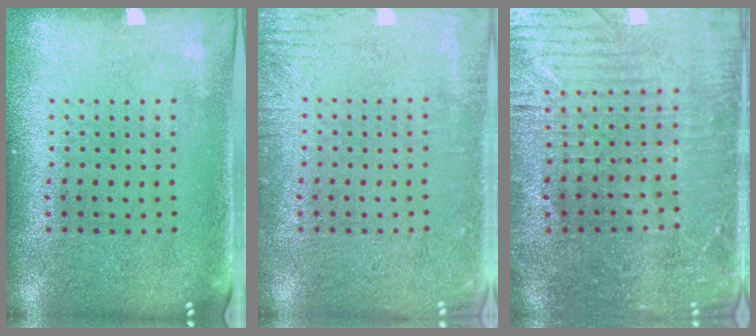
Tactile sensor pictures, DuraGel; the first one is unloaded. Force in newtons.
{"total": 2.3, "press": 2.2, "slide": 0.3}
{"total": 2.2, "press": 2.2, "slide": 0.5}